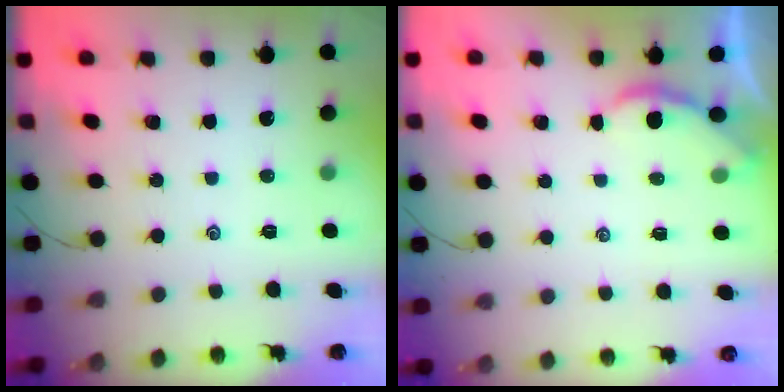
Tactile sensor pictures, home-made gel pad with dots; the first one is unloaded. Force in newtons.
{"total": 1.6, "press": 1.6, "slide": 0.1}